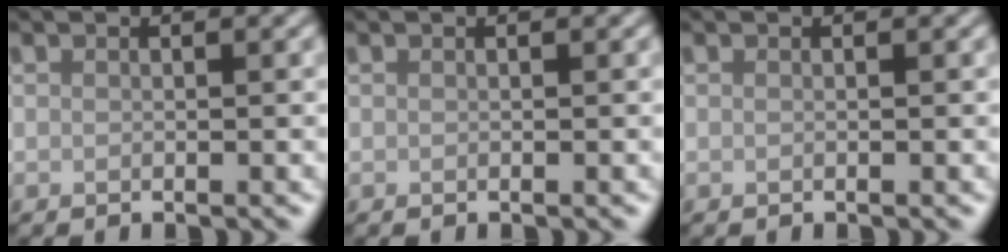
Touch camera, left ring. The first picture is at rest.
{"total": 0.0}
{"total": 0.0}